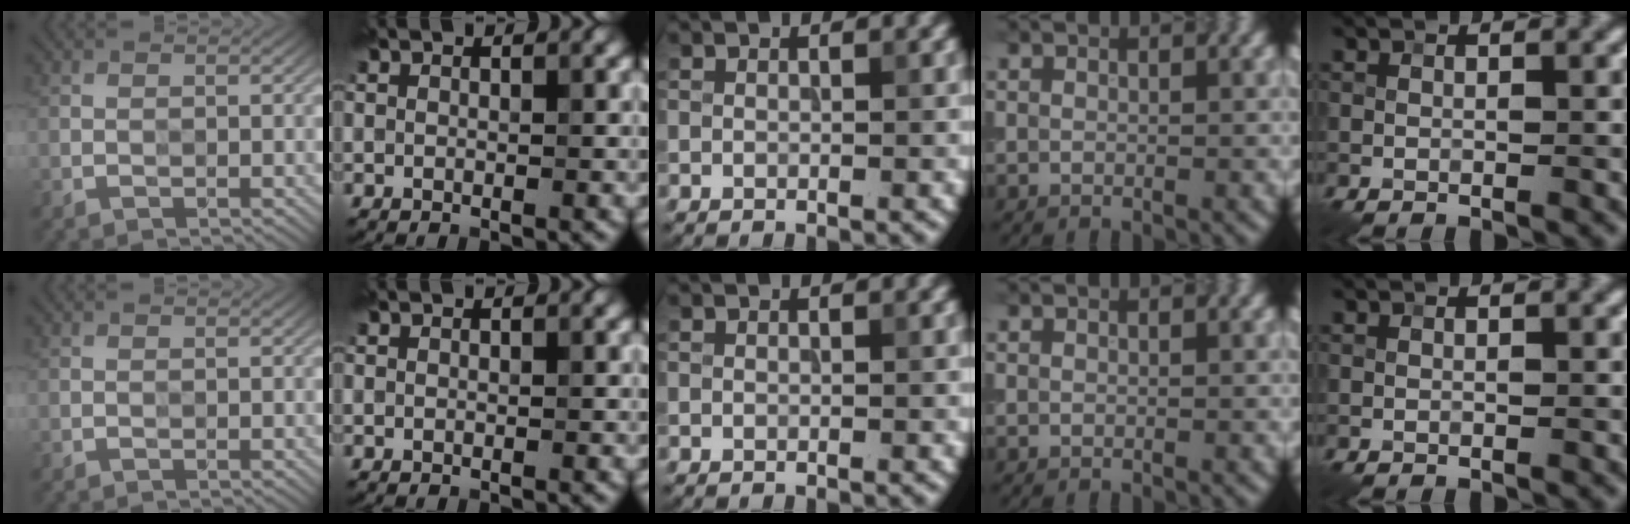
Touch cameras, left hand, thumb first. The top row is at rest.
{}